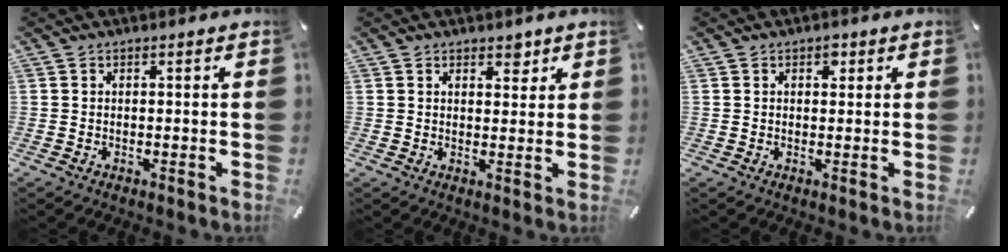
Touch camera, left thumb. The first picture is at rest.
{"total": 3.0, "force": [2.0, 1.9, 1.1], "torque": [0.006, -0.013, 0.030]}
{"total": 1.8, "force": [0.8, 1.4, 1.0], "torque": [-0.006, -0.001, 0.009]}